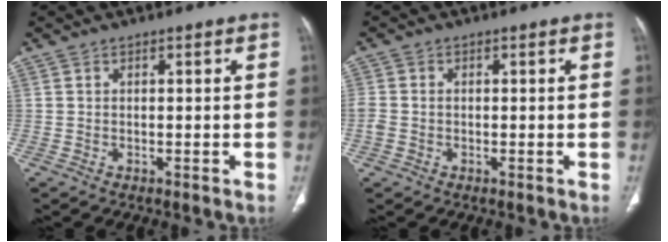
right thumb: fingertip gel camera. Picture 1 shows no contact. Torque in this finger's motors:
{"motor_torque": [-0.07, -0.23, -0.23, 0.70, -0.04]}